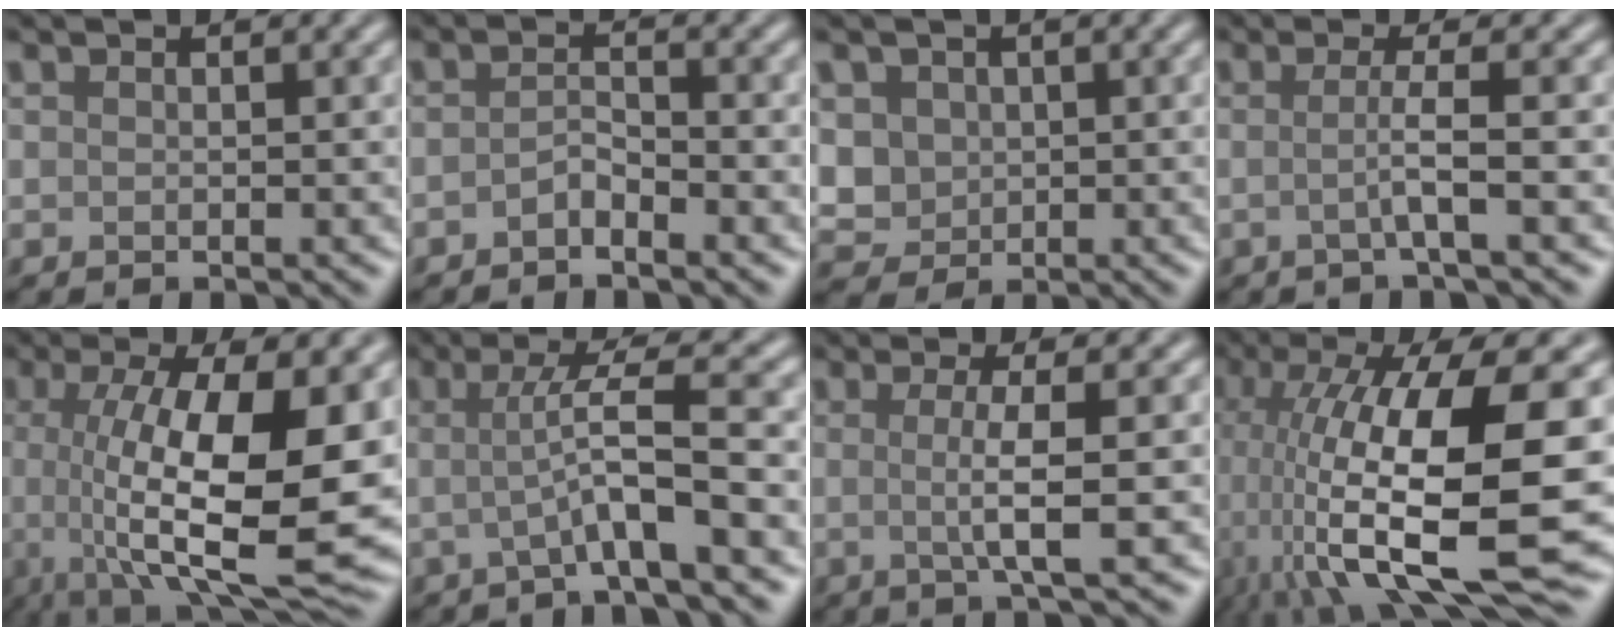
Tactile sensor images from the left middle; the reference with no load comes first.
{"total": 1.4, "force": [-1.0, 0.4, 0.9], "torque": [-0.021, 0.005, -0.023]}
{"total": 4.0, "force": [0.9, 3.6, 1.5], "torque": [-0.039, 0.000, 0.021]}
{"total": 2.8, "force": [-0.3, 0.4, 2.7], "torque": [-0.049, -0.008, -0.016]}
{"total": 14.0, "force": [-0.6, 4.7, 13.2], "torque": [-0.203, -0.015, -0.013]}
{"total": 4.7, "force": [-0.6, 0.5, 4.7], "torque": [-0.079, 0.005, -0.020]}
{"total": 3.7, "force": [0.0, 0.7, 3.7], "torque": [-0.062, -0.006, -0.005]}
{"total": 17.1, "force": [-1.5, 5.9, 16.0], "torque": [-0.294, 0.008, -0.018]}